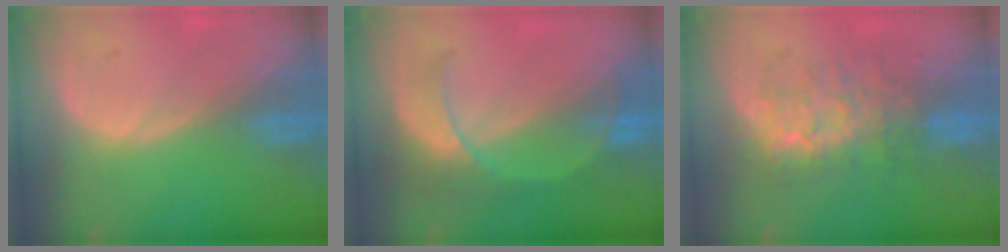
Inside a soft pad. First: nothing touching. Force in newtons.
{"total": 7.8, "press": 6.9, "slide": 3.7}
{"total": 7.9, "press": 7.7, "slide": 1.9}